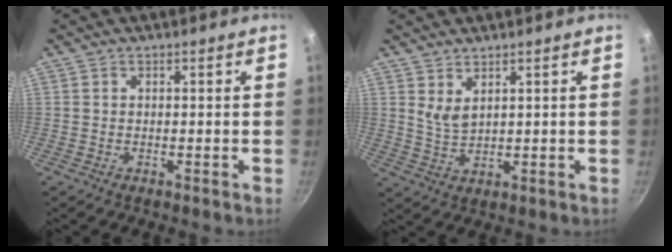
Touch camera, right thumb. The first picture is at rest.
{"total": 3.4, "force": [2.0, 1.4, 2.3], "torque": [-0.043, -0.023, 0.044]}